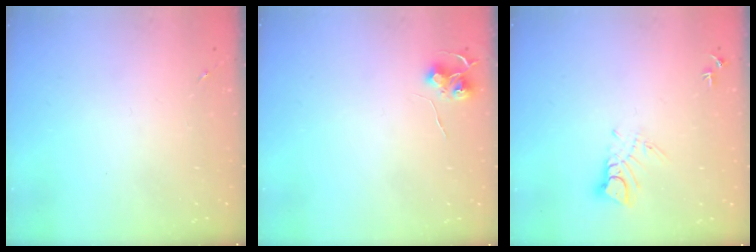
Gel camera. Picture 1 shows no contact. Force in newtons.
{"total": 6.4, "press": 6.3, "slide": 0.6}
{"total": 5.3, "press": 5.3, "slide": 0.3}